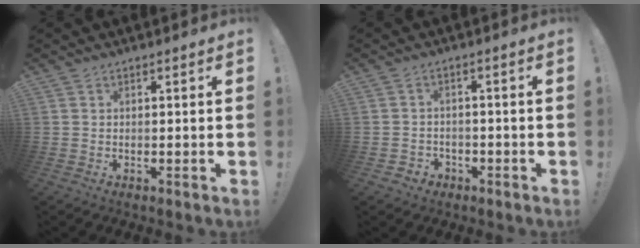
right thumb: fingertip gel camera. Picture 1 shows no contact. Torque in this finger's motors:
{"motor_torque": [-0.22, -0.18, -0.22, -0.06, 0.00]}